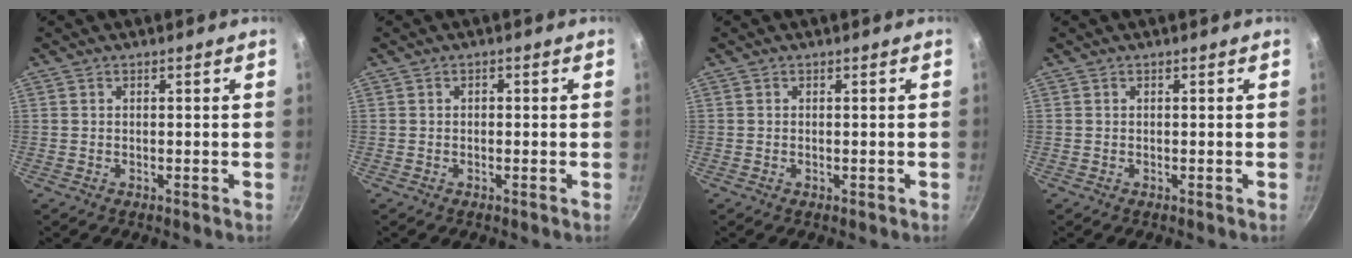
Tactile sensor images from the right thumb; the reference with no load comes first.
{"total": 0.8, "force": [-0.1, 0.6, 0.5], "torque": [-0.005, 0.005, -0.002]}
{"total": 0.6, "force": [-0.2, 0.3, 0.5], "torque": [-0.006, 0.002, -0.002]}
{"total": 0.0}